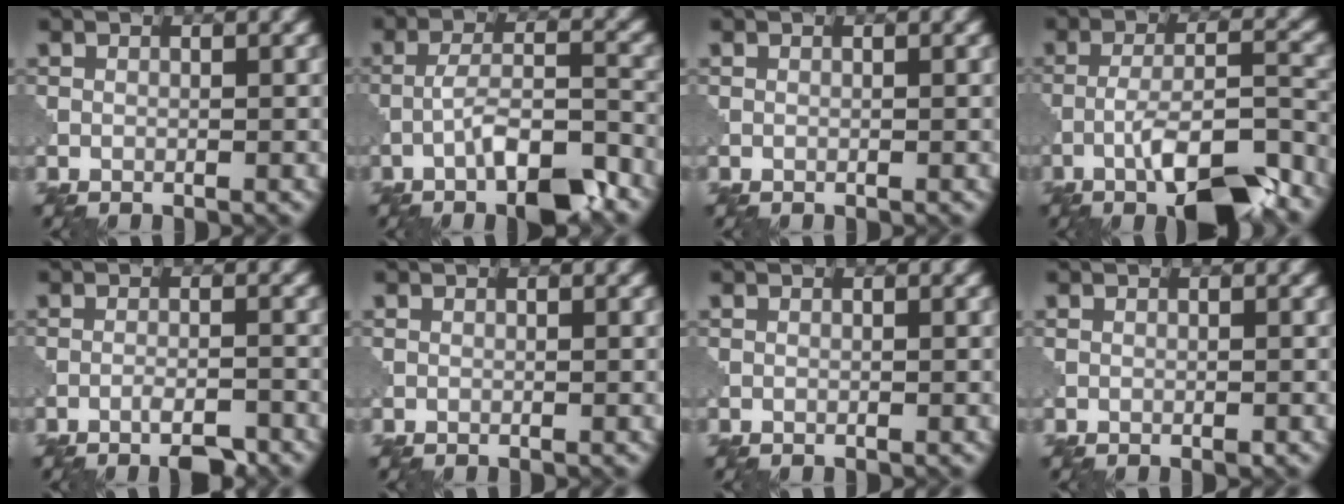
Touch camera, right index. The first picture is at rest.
{"total": 6.7, "force": [-3.8, 1.7, 5.3], "torque": [-0.096, 0.005, -0.068]}
{"total": 0.0}
{"total": 8.8, "force": [-5.0, 2.0, 7.0], "torque": [-0.120, 0.004, -0.088]}
{"total": 2.9, "force": [-2.1, 0.4, 2.0], "torque": [-0.031, 0.002, -0.043]}
{"total": 0.0}
{"total": 0.0}
{"total": 0.6, "force": [-0.2, 0.3, 0.5], "torque": [-0.010, -0.003, -0.003]}